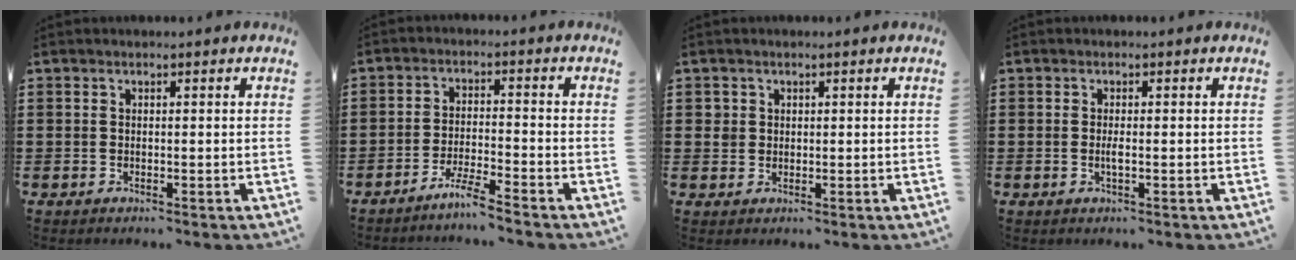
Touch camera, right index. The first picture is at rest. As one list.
[{"total": 4.1, "force": [-3.7, -0.5, 1.7], "torque": [-0.044, -0.009, -0.075]}, {"total": 1.5, "force": [0.4, 1.5, 0.2], "torque": [-0.010, 0.008, 0.008]}, {"total": 1.5, "force": [-0.4, 0.2, 1.4], "torque": [-0.036, -0.005, -0.009]}]